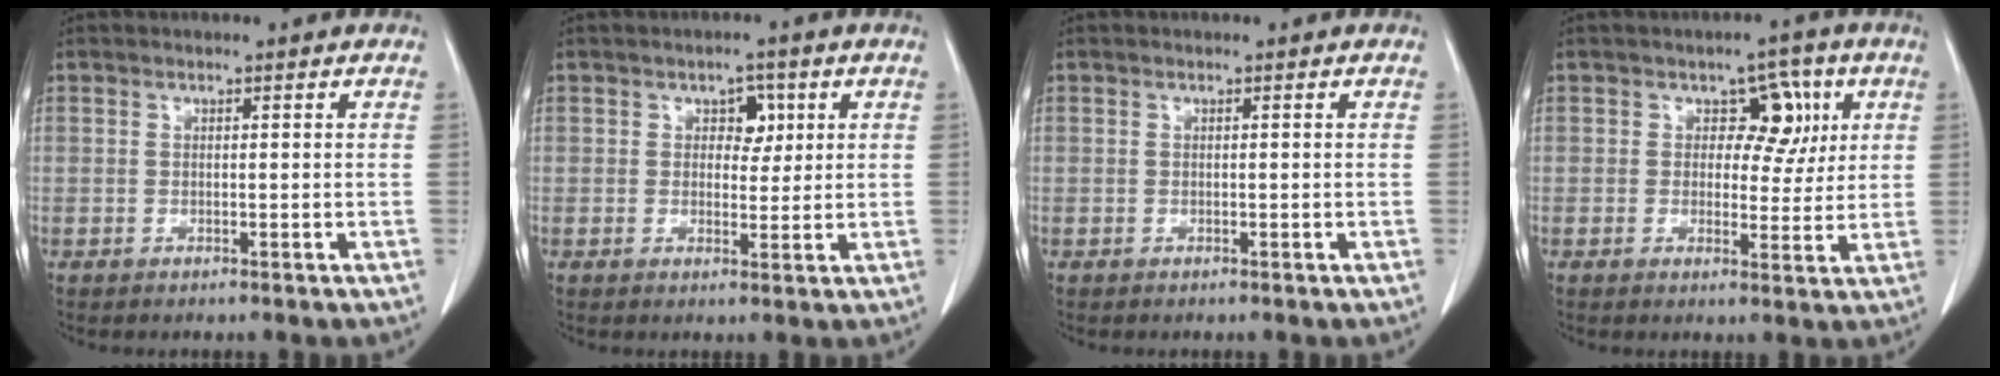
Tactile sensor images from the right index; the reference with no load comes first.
{"total": 3.4, "force": [1.2, 2.2, 2.2], "torque": [-0.024, 0.007, 0.017]}
{"total": 0.0}
{"total": 6.7, "force": [2.1, 4.5, 4.4], "torque": [-0.033, 0.016, 0.027]}